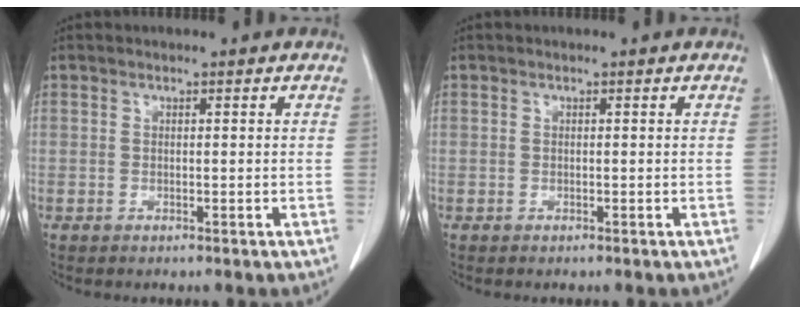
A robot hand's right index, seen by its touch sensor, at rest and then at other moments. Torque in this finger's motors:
{"motor_torque": [0.00, -0.06, -0.13, -0.07]}